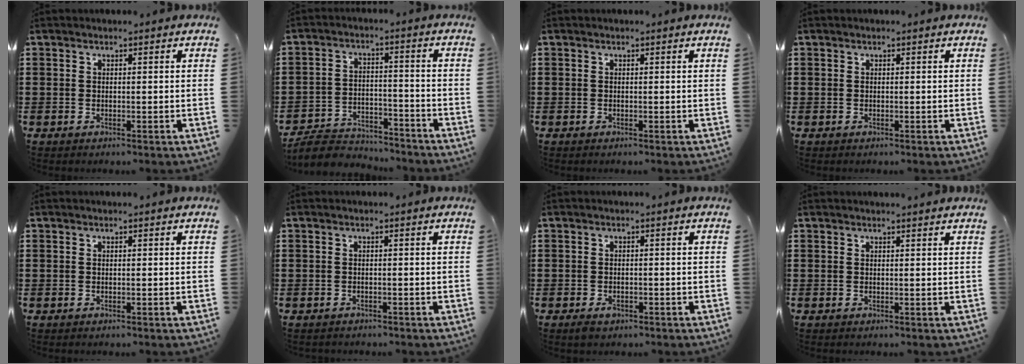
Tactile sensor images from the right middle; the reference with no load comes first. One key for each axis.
{"total": 5.7, "fx": -5.5, "fy": 1.1, "fz": 0.8, "tx": -0.025, "ty": 0.009, "tz": -0.113}
{"total": 0.0}
{"total": 0.0}
{"total": 0.0}
{"total": 0.5, "fx": -0.5, "fy": 0.1, "fz": -0.1, "tx": 0.000, "ty": 0.002, "tz": -0.012}
{"total": 1.2, "fx": -0.7, "fy": 0.7, "fz": 0.8, "tx": -0.016, "ty": -0.002, "tz": -0.014}
{"total": 0.6, "fx": 0.6, "fy": -0.1, "fz": 0.0, "tx": -0.002, "ty": -0.004, "tz": 0.012}